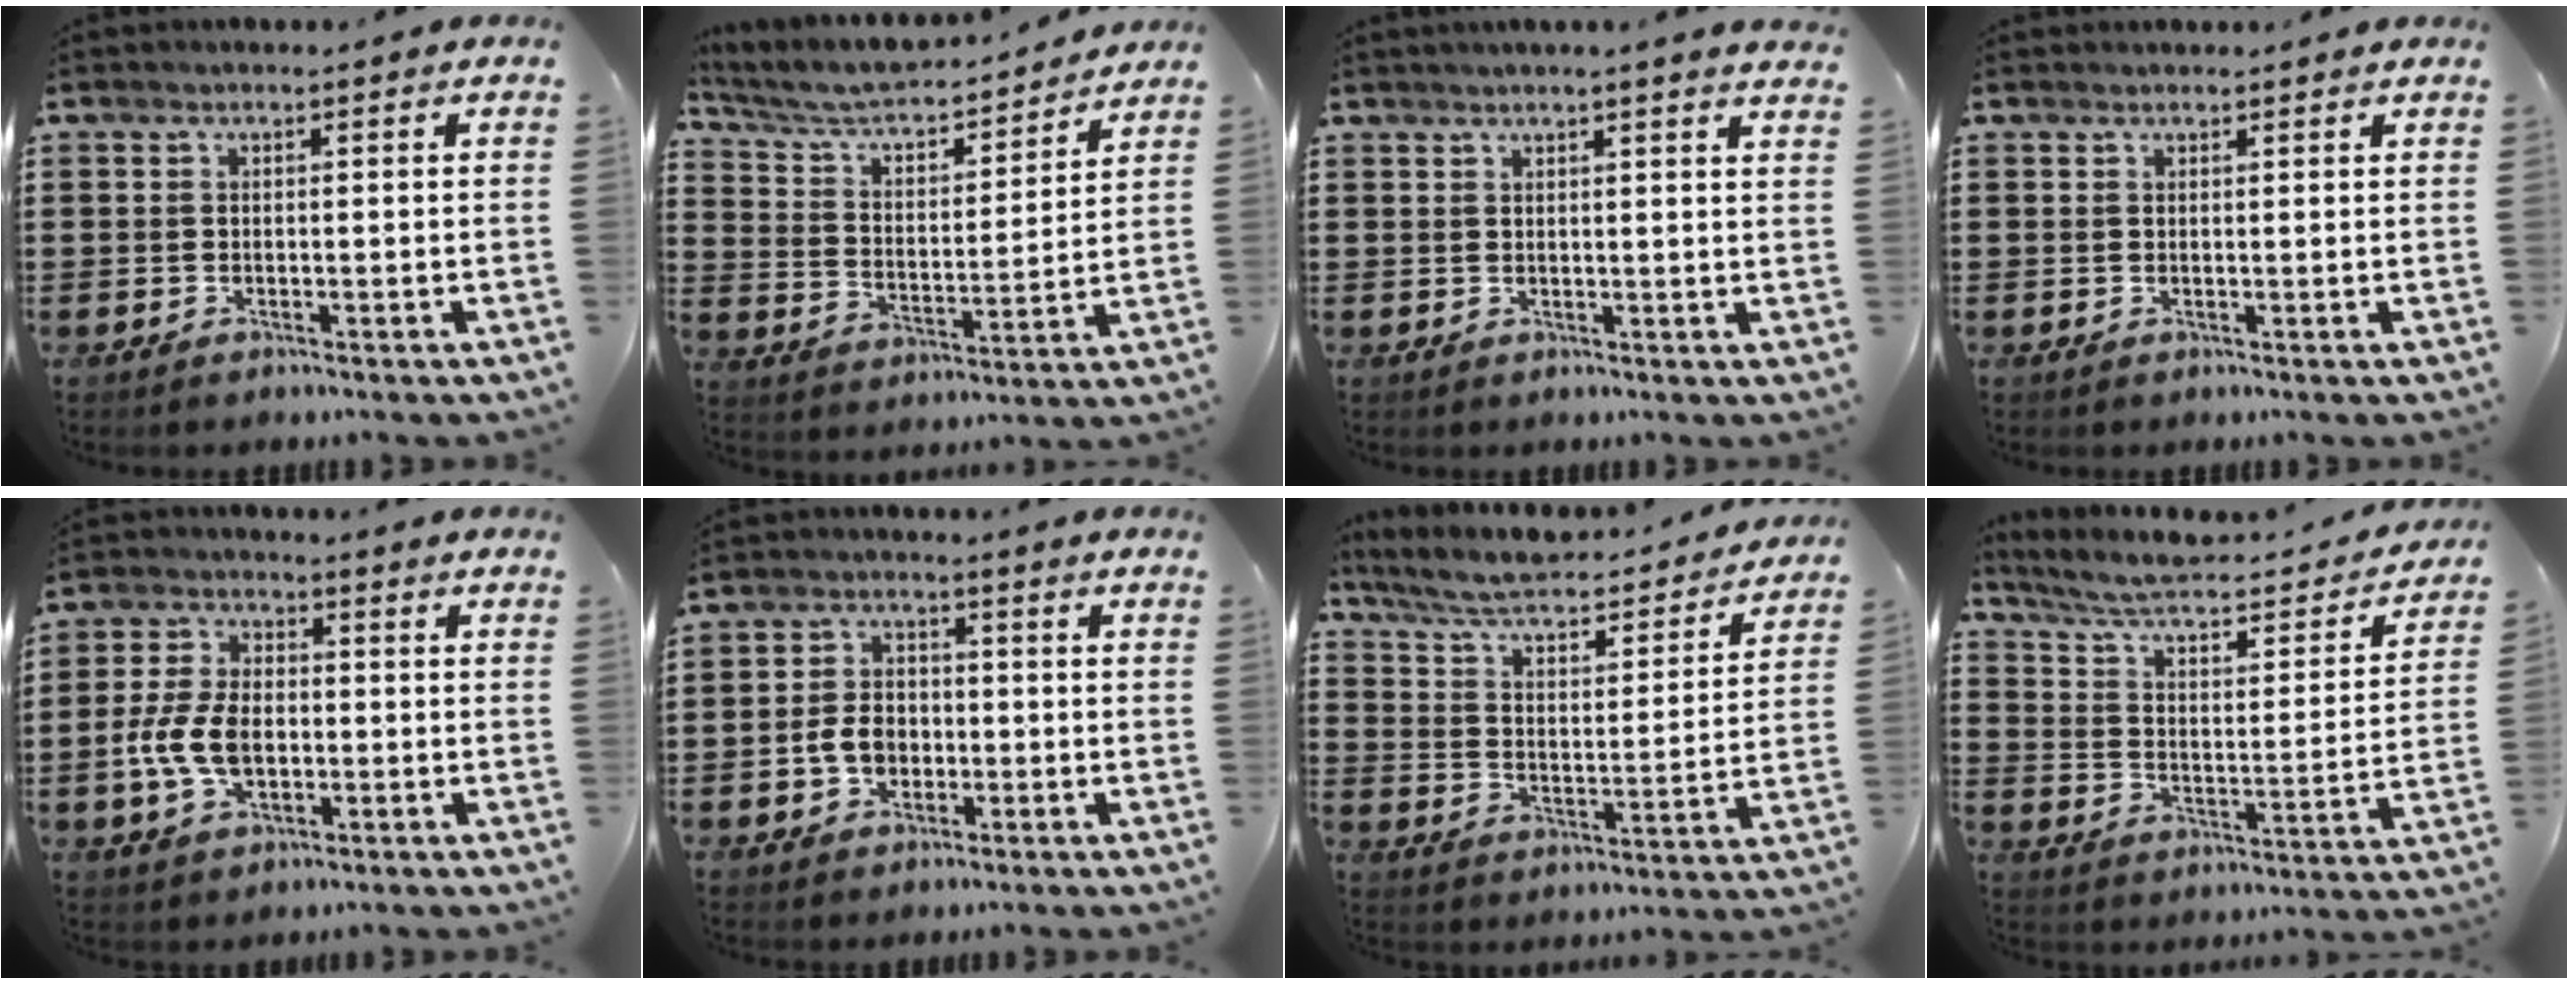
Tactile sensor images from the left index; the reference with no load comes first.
{"total": 5.6, "force": [5.1, 1.0, 2.0], "torque": [-0.063, -0.038, 0.080]}
{"total": 2.0, "force": [1.7, -0.5, 0.8], "torque": [-0.017, -0.001, 0.033]}
{"total": 0.7, "force": [0.7, 0.0, 0.1], "torque": [-0.003, 0.000, 0.015]}
{"total": 8.0, "force": [-1.6, 4.8, 6.2], "torque": [-0.150, 0.001, -0.036]}
{"total": 4.8, "force": [-1.4, 3.5, 2.8], "torque": [-0.072, 0.003, -0.031]}
{"total": 5.7, "force": [5.1, 0.5, 2.7], "torque": [-0.075, -0.040, 0.080]}
{"total": 5.4, "force": [4.6, 0.9, 2.8], "torque": [-0.077, -0.037, 0.070]}